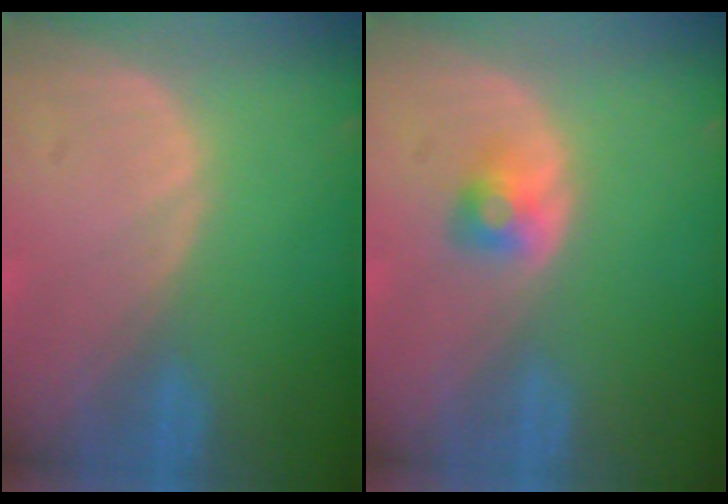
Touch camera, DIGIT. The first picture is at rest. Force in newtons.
{"total": 2.4, "press": 2.2, "slide": 0.7}